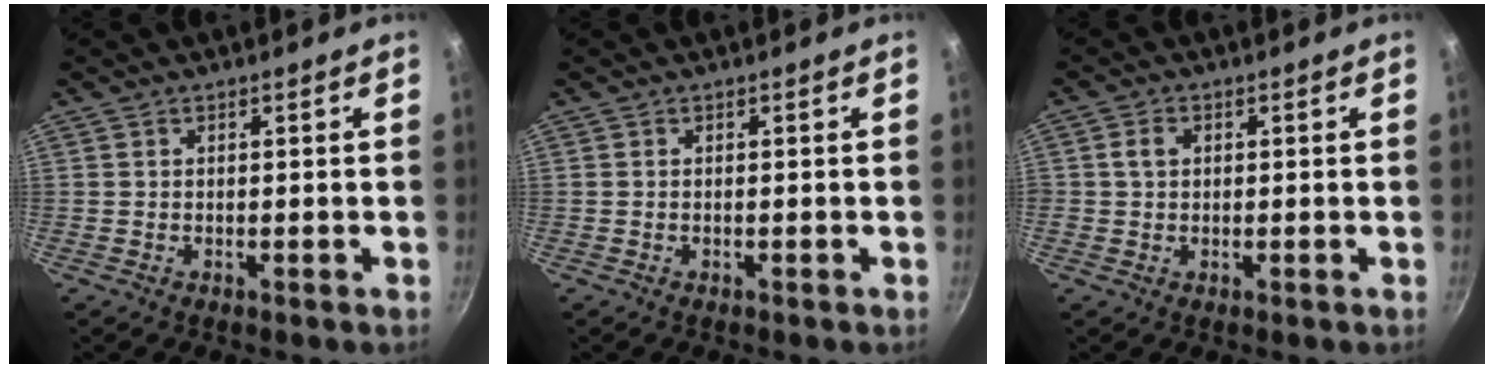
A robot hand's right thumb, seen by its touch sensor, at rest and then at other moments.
{"total": 0.0}
{"total": 2.5, "force": [0.5, 2.1, 1.4], "torque": [-0.013, 0.005, 0.005]}